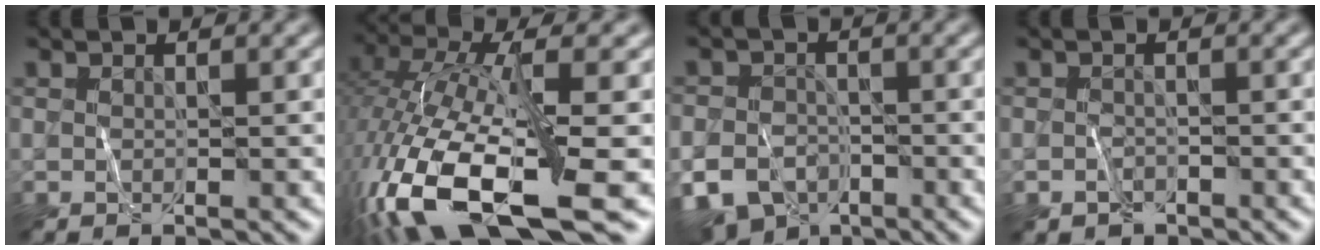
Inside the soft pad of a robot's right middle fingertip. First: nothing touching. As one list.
[{"total": 15.9, "force": [-6.0, 5.8, 13.6], "torque": [-0.301, -0.021, -0.103]}, {"total": 7.8, "force": [-4.5, 5.4, 3.3], "torque": [-0.049, -0.022, -0.088]}, {"total": 1.2, "force": [-0.8, 0.8, 0.3], "torque": [-0.004, -0.001, -0.015]}]